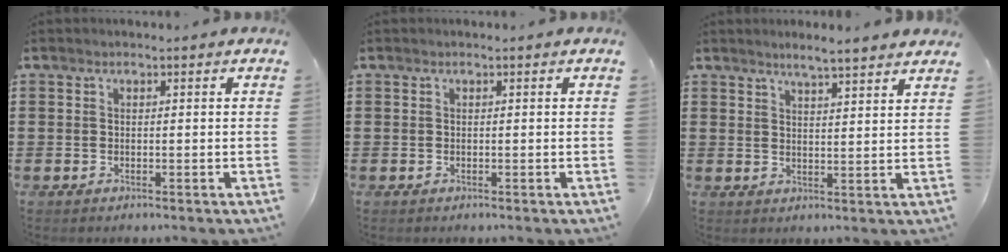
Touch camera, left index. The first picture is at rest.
{"total": 0.0}
{"total": 3.2, "force": [3.1, -0.4, 0.7], "torque": [-0.025, -0.011, 0.054]}